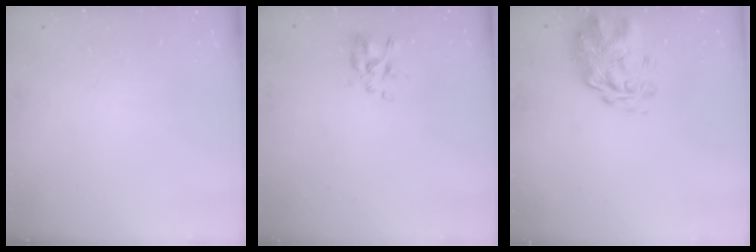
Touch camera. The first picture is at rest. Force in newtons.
{"total": 2.2, "press": 2.1, "slide": 0.8}
{"total": 3.2, "press": 2.8, "slide": 1.6}